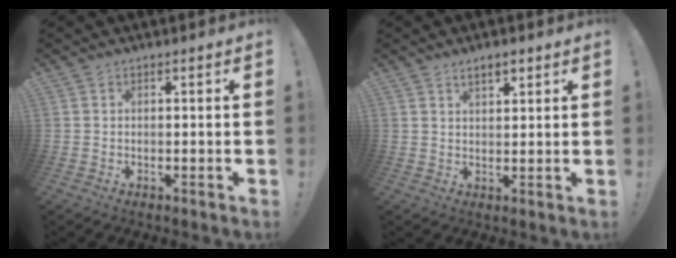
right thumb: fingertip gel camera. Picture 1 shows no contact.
{"total": 3.8, "force": [2.6, 1.4, 2.4], "torque": [-0.035, -0.011, 0.043]}